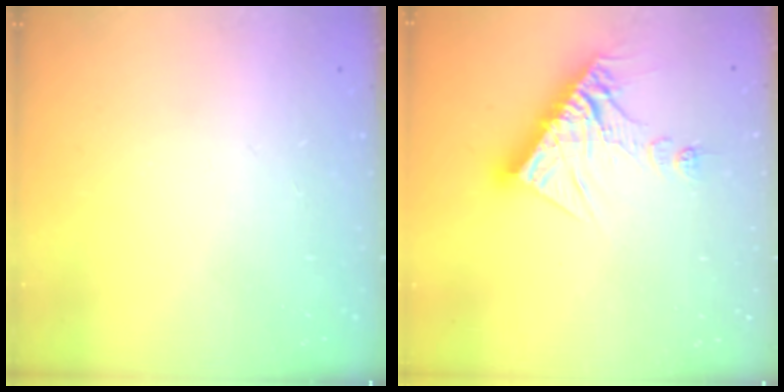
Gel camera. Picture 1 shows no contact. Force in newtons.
{"total": 15.0, "press": 14.9, "slide": 1.6}